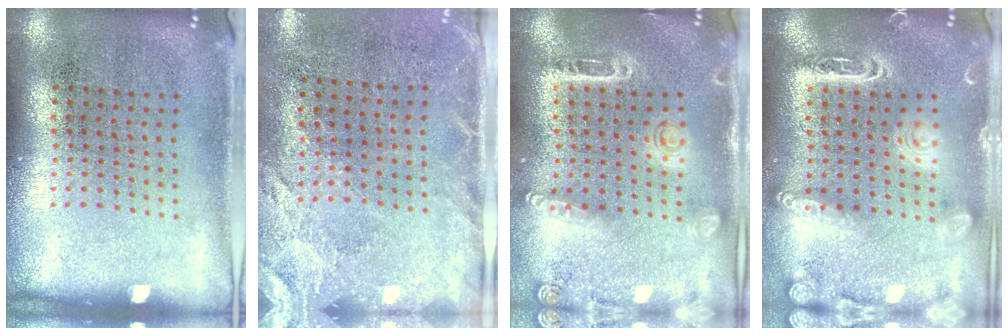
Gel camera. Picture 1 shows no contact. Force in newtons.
{"total": 2.6, "press": 2.0, "slide": 1.6}
{"total": 1.6, "press": 1.4, "slide": 0.7}
{"total": 2.1, "press": 2.1, "slide": 0.1}